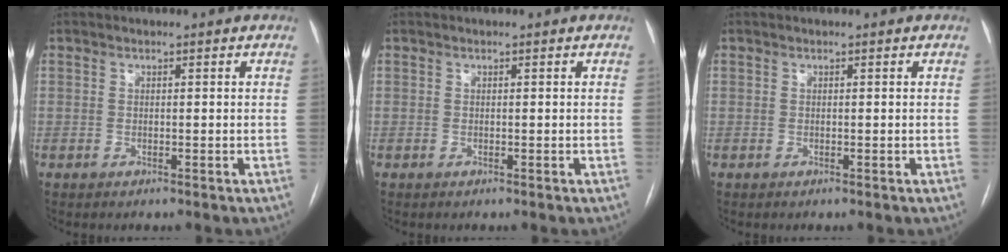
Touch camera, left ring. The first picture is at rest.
{"total": 0.0}
{"total": 0.0}